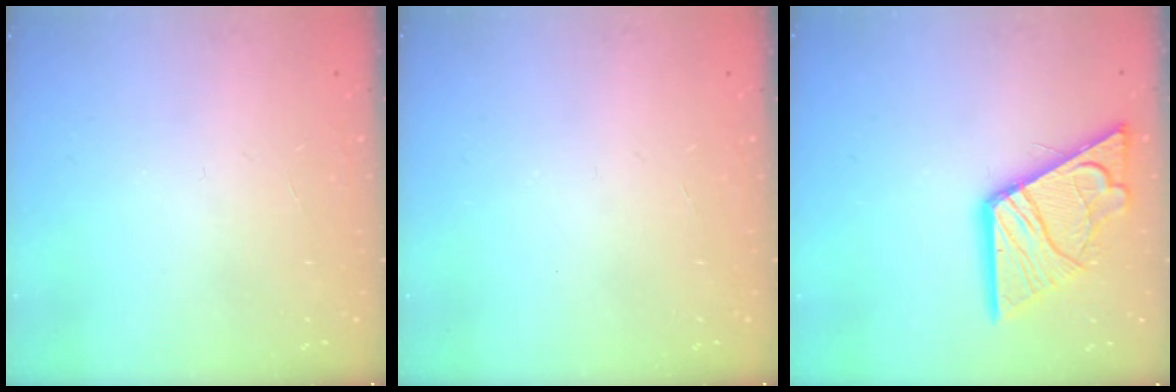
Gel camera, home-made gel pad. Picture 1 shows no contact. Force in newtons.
{"total": 0.0}
{"total": 17.6, "press": 17.5, "slide": 1.8}